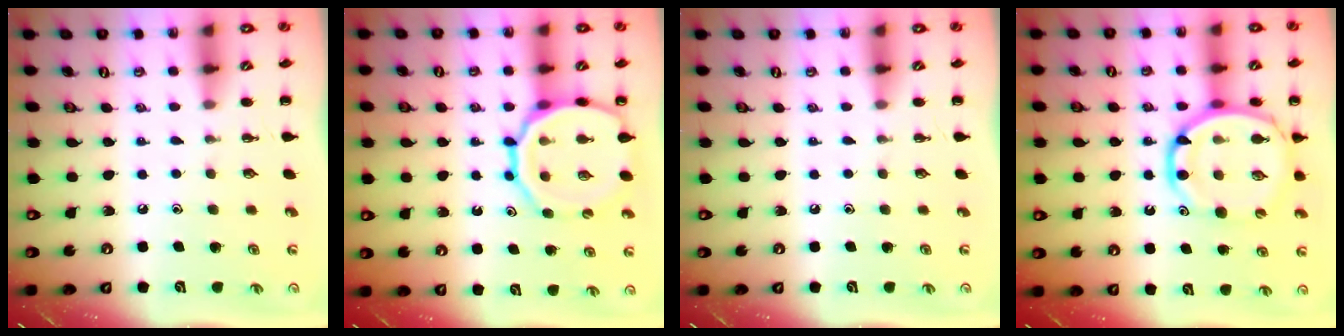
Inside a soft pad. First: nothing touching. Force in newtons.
{"total": 16.7, "press": 16.4, "slide": 3.0}
{"total": 0.0}
{"total": 15.3, "press": 14.9, "slide": 3.5}